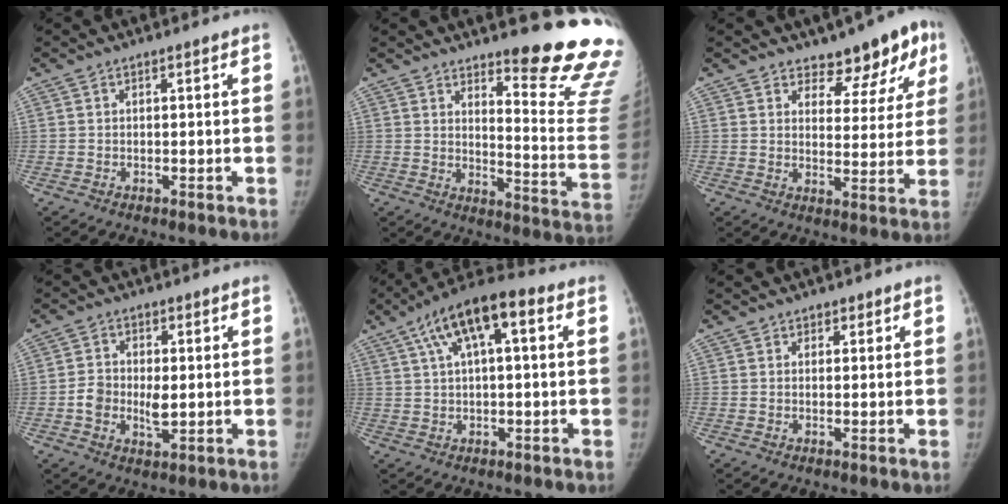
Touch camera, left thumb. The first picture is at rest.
{"total": 19.2, "force": [15.1, 2.6, 11.5], "torque": [-0.120, -0.167, 0.190]}
{"total": 9.8, "force": [6.6, 5.1, 5.1], "torque": [-0.013, -0.040, 0.085]}
{"total": 6.7, "force": [-0.7, 4.4, 5.1], "torque": [-0.073, -0.002, -0.011]}
{"total": 12.2, "force": [4.3, 4.5, 10.5], "torque": [-0.182, 0.030, 0.065]}
{"total": 1.4, "force": [0.7, 1.2, 0.1], "torque": [0.018, -0.003, 0.006]}